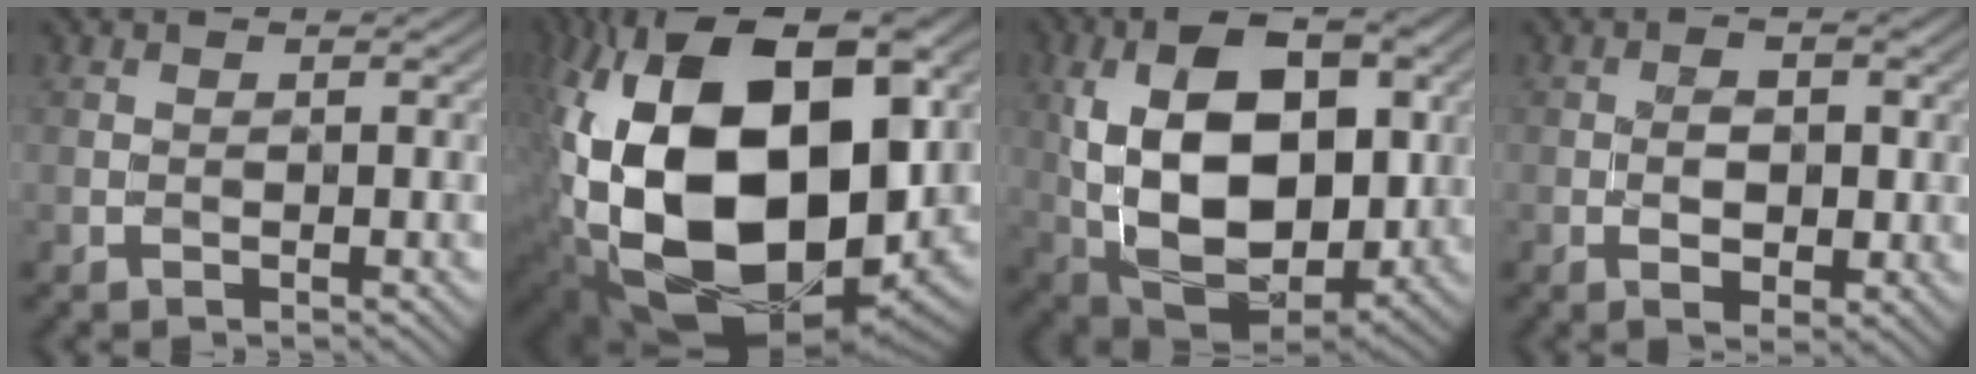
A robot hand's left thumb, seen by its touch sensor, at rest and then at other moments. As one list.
[{"total": 21.3, "force": [1.1, 13.5, 16.4], "torque": [-0.394, -0.032, 0.047]}, {"total": 16.8, "force": [2.4, 10.6, 12.8], "torque": [-0.241, -0.002, 0.049]}, {"total": 3.5, "force": [-0.1, 1.8, 3.1], "torque": [-0.049, -0.006, 0.004]}]